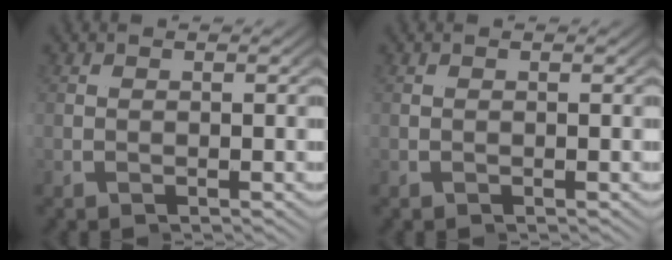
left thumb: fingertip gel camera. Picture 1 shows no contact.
{"total": 0.0}